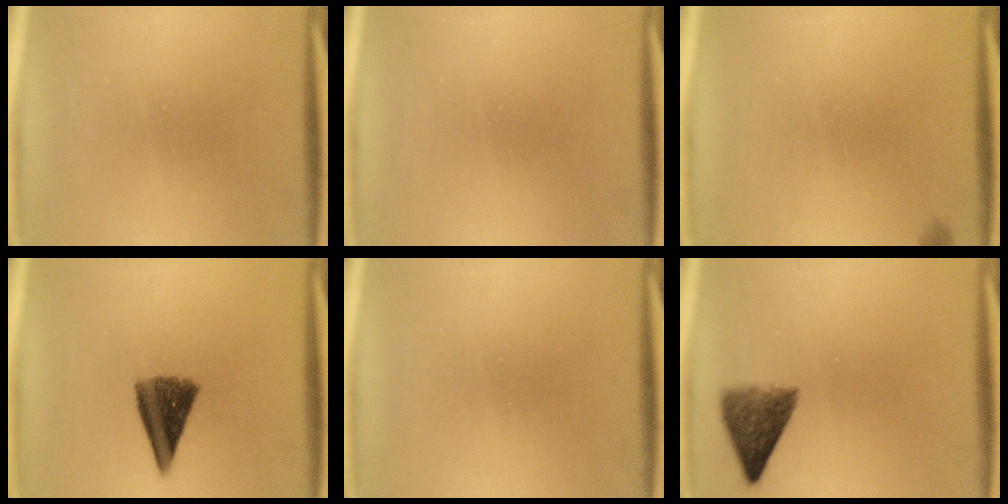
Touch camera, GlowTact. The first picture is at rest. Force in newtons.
{"total": 1.9}
{"total": 0.6}
{"total": 8.5}
{"total": 0.0}
{"total": 5.9}